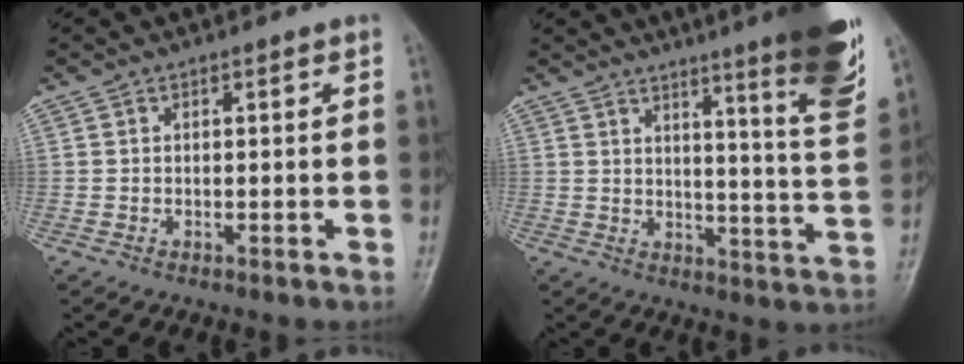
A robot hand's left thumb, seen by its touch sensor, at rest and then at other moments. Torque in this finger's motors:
{"motor_torque": [2.15, 0.97, 1.63, -1.14, 0.11]}